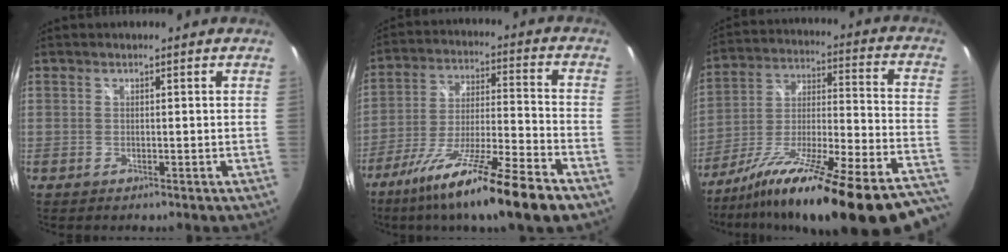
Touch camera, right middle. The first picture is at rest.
{"total": 19.5, "force": [-13.6, 1.2, 13.9], "torque": [-0.255, -0.039, -0.227]}
{"total": 33.6, "force": [-26.4, 4.4, 20.3], "torque": [-0.279, -0.055, -0.392]}